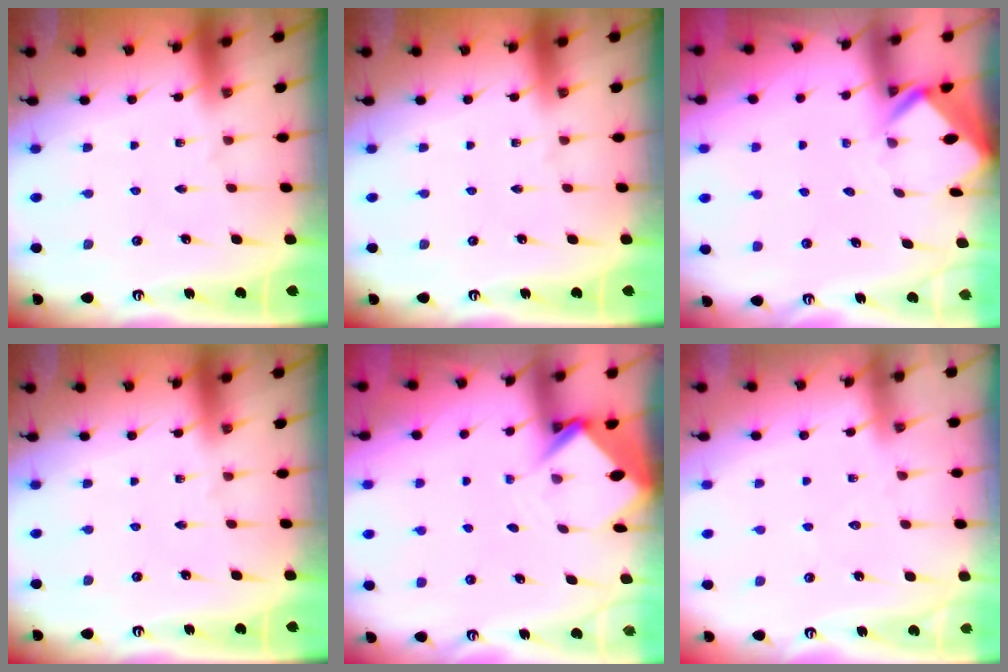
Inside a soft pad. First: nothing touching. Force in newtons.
{"total": 0.0}
{"total": 2.8, "press": 2.8, "slide": 0.2}
{"total": 0.0}
{"total": 3.9, "press": 3.9, "slide": 0.2}
{"total": 5.3, "press": 5.2, "slide": 0.6}